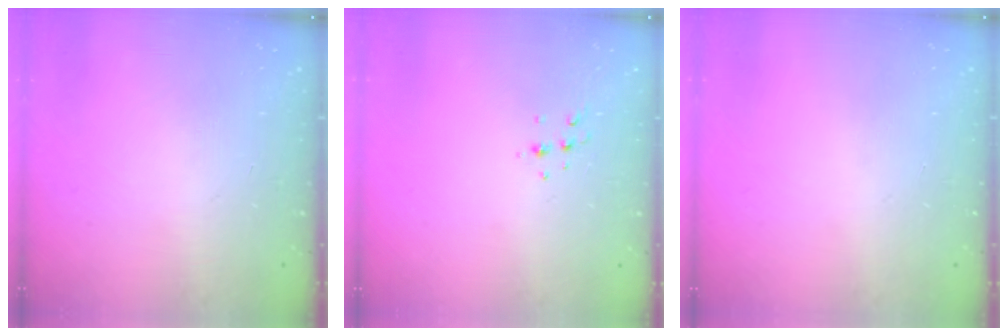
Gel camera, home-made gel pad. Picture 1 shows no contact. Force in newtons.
{"total": 4.3, "press": 4.2, "slide": 0.9}
{"total": 0.0}